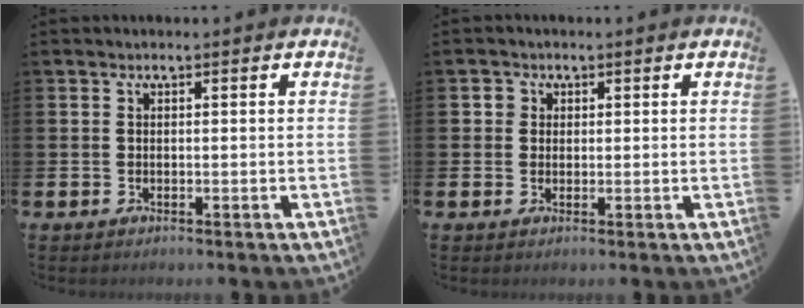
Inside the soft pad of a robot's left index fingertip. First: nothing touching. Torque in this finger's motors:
{"motor_torque": [-0.04, 0.08, -0.05, 0.00]}